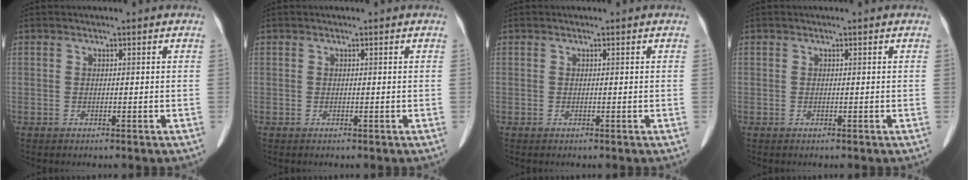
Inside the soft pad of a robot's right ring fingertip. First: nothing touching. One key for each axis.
{"total": 0.0}
{"total": 0.0}
{"total": 0.0}